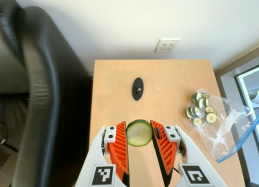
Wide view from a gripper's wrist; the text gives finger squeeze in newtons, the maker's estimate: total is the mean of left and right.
{"total": 9.0, "left": 9.3, "right": 8.7}